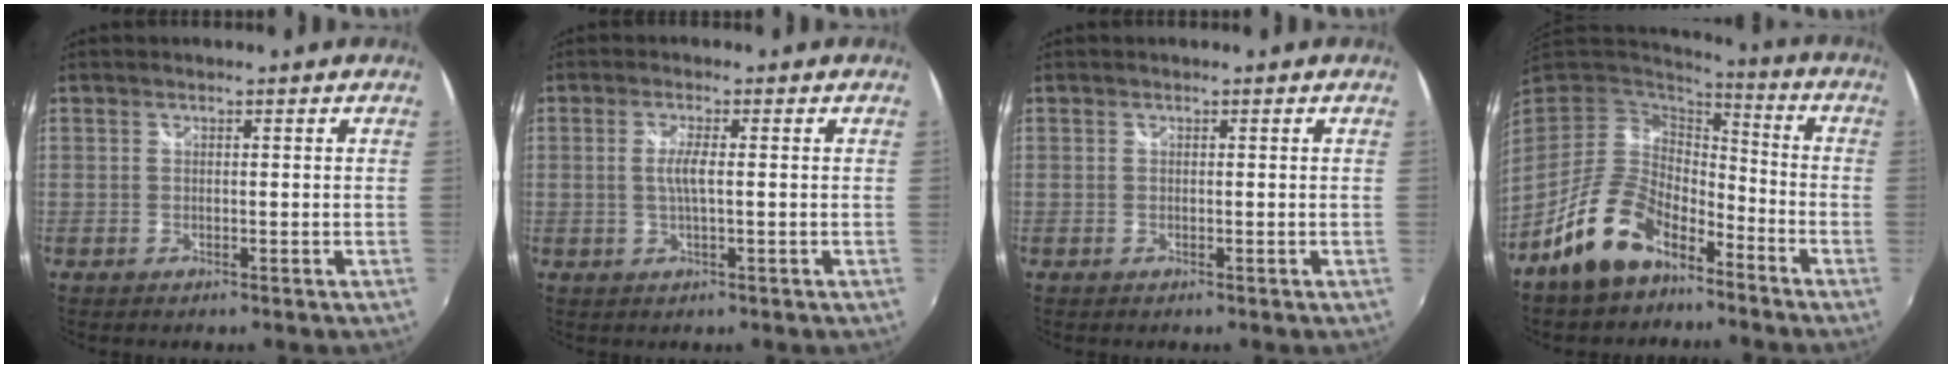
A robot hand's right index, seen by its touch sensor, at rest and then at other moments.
{"total": 3.0, "force": [0.0, 0.2, 3.0], "torque": [-0.060, -0.003, -0.002]}
{"total": 0.0}
{"total": 14.2, "force": [-9.1, 7.5, 7.9], "torque": [-0.168, 0.005, -0.155]}